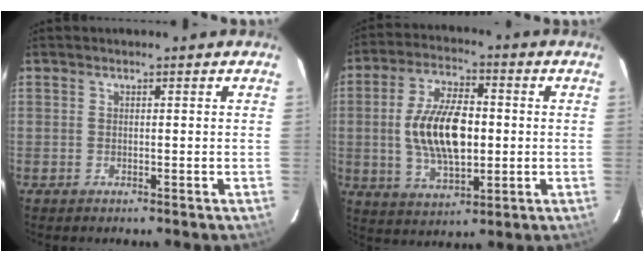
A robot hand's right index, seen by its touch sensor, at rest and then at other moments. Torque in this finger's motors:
{"motor_torque": [0.78, -0.28, 0.85, 0.21]}